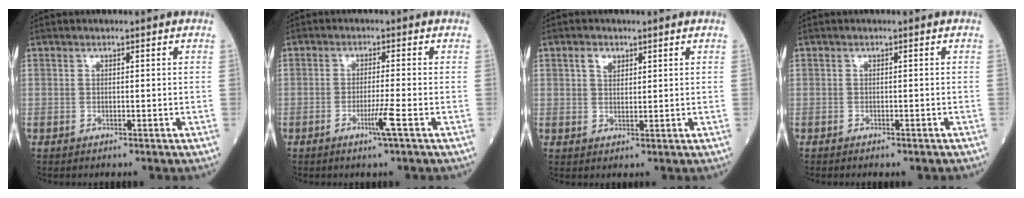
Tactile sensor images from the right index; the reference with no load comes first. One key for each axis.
{"total": 3.4, "fx": -1.6, "fy": -0.8, "fz": 2.9, "tx": -0.057, "ty": -0.008, "tz": -0.032}
{"total": 2.4, "fx": 1.3, "fy": 1.5, "fz": 1.4, "tx": -0.028, "ty": 0.004, "tz": 0.025}
{"total": 1.6, "fx": -1.4, "fy": 0.3, "fz": 0.8, "tx": -0.012, "ty": -0.004, "tz": -0.016}